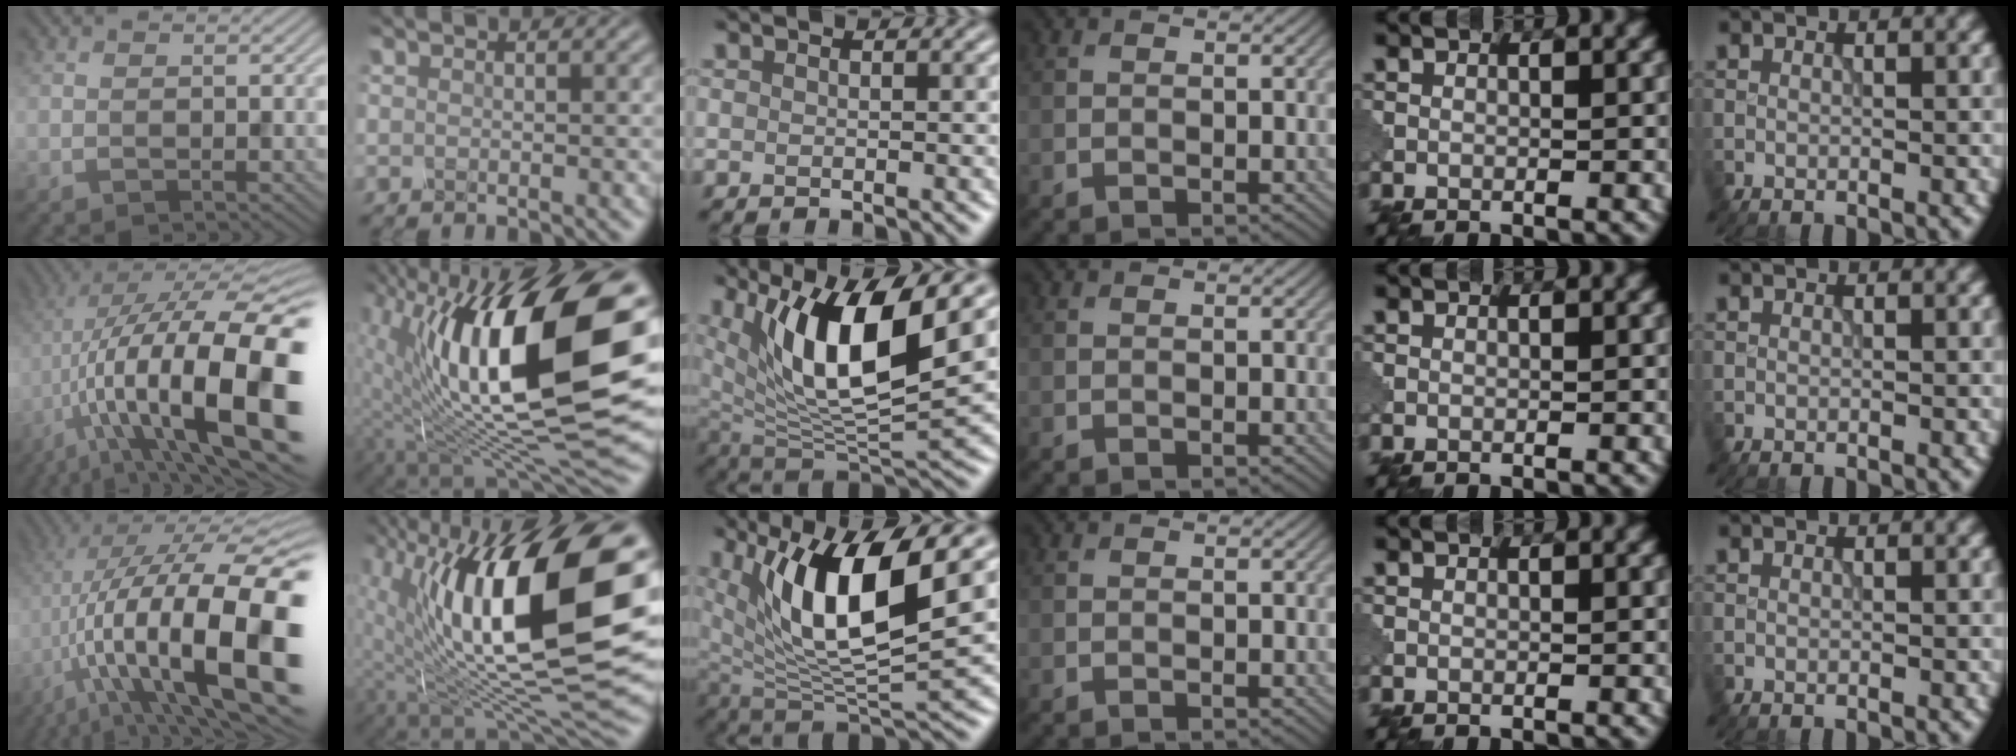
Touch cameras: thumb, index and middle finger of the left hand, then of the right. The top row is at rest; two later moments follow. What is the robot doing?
{"motion": "shake", "object": "plastic piggy bank"}